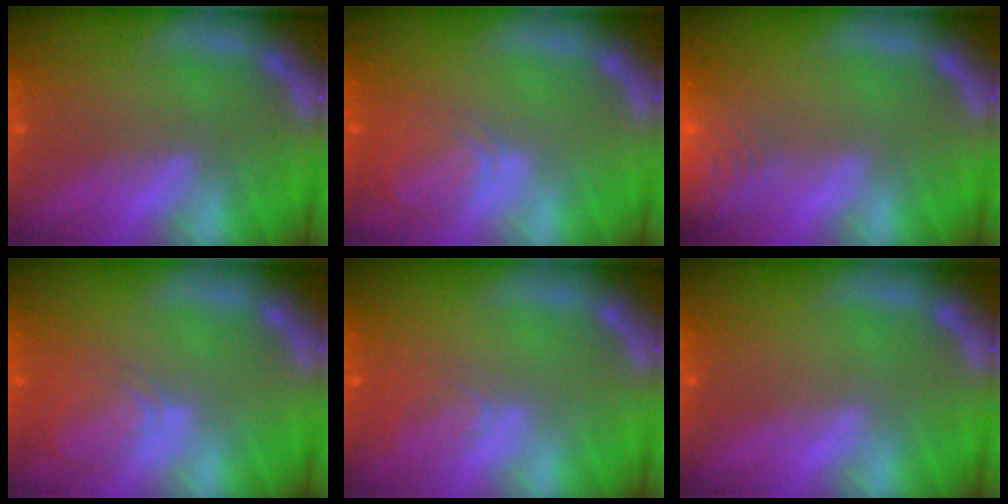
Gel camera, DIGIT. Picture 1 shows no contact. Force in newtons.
{"total": 4.0}
{"total": 9.5}
{"total": 4.0}
{"total": 2.5}
{"total": 0.0}